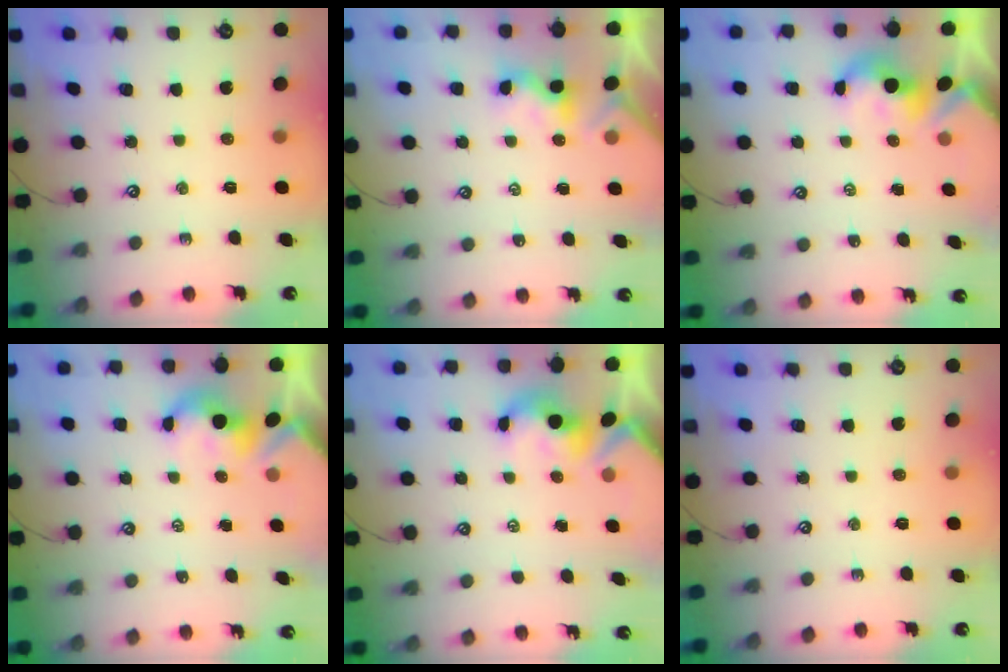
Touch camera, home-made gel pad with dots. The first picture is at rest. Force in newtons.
{"total": 1.2, "press": 1.1, "slide": 0.4}
{"total": 1.5, "press": 1.5, "slide": 0.2}
{"total": 1.6, "press": 1.6, "slide": 0.2}
{"total": 1.7, "press": 1.5, "slide": 0.7}
{"total": 0.0}